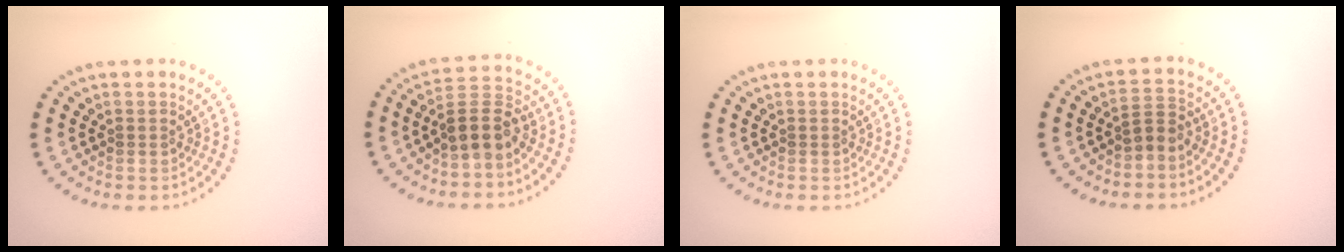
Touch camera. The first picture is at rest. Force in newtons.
{"total": 3.6, "press": 3.2, "slide": 1.6}
{"total": 0.0}
{"total": 1.8, "press": 1.3, "slide": 1.2}